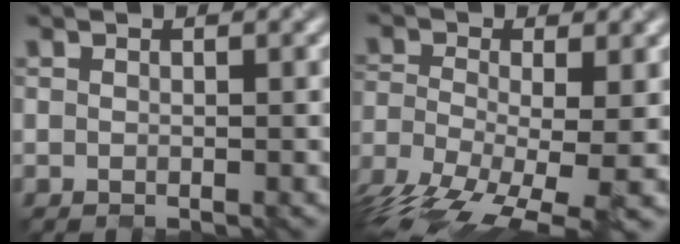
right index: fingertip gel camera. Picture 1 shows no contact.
{"total": 10.5, "force": [-5.7, 4.1, 7.8], "torque": [-0.161, -0.028, -0.102]}